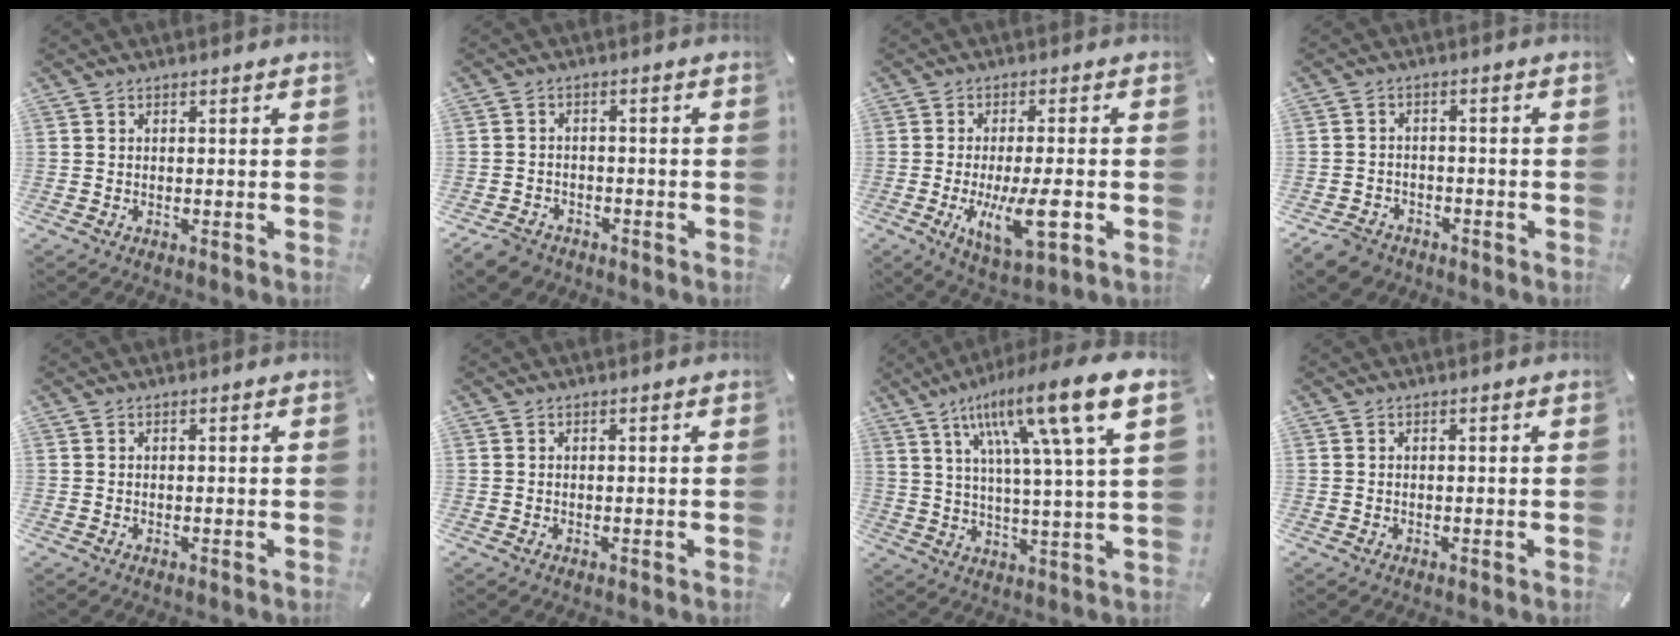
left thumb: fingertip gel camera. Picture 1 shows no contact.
{"total": 4.2, "force": [-3.3, 2.5, 0.8], "torque": [-0.024, 0.017, -0.066]}
{"total": 12.3, "force": [-2.9, 3.6, 11.4], "torque": [-0.216, -0.018, -0.047]}
{"total": 5.0, "force": [-3.9, 3.0, 1.0], "torque": [-0.031, 0.019, -0.078]}
{"total": 0.0}
{"total": 0.0}
{"total": 18.5, "force": [9.7, 2.5, 15.5], "torque": [-0.254, -0.041, 0.140]}
{"total": 0.0}